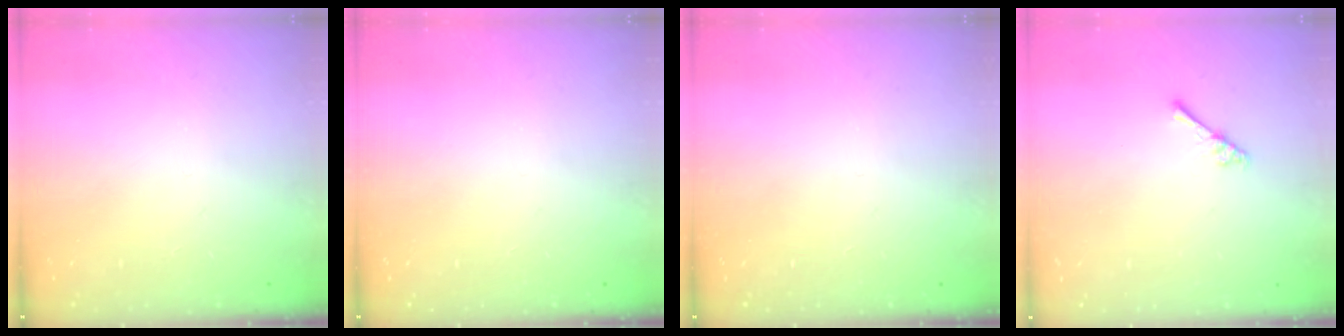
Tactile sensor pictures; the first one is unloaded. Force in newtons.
{"total": 0.0}
{"total": 0.0}
{"total": 2.4, "press": 2.4, "slide": 0.4}